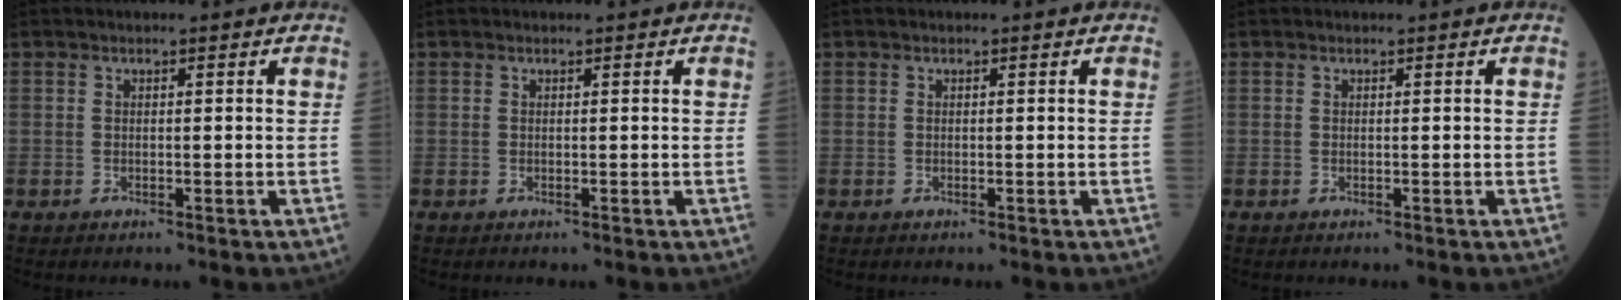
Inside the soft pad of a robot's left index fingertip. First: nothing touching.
{"total": 0.0}
{"total": 0.0}
{"total": 0.0}